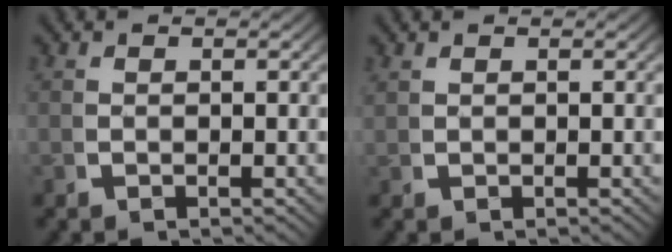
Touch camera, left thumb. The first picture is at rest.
{"total": 0.5, "force": [0.5, -0.2, -0.1], "torque": [0.000, -0.001, 0.014]}